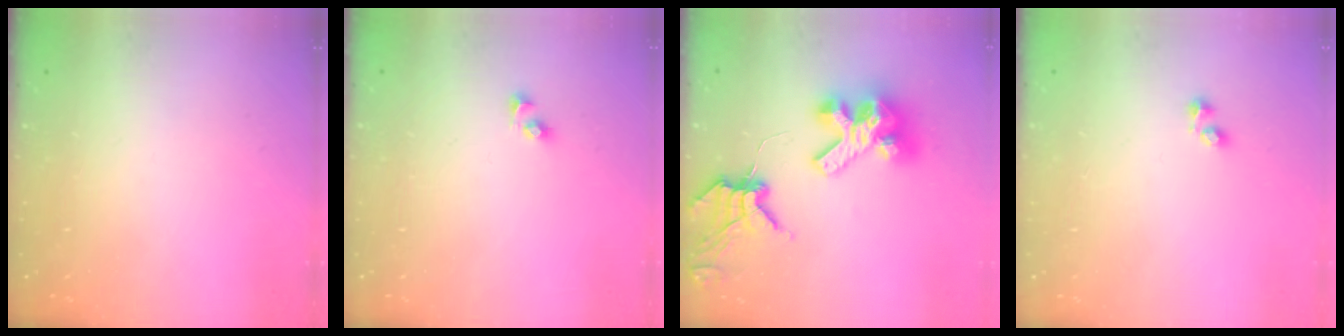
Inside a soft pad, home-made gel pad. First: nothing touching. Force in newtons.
{"total": 2.3, "press": 2.3, "slide": 0.2}
{"total": 14.1, "press": 14.0, "slide": 1.7}
{"total": 1.9, "press": 1.9, "slide": 0.5}